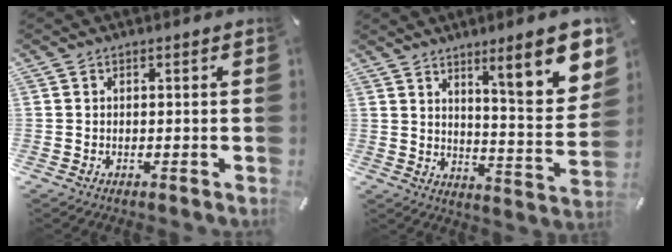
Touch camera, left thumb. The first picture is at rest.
{"total": 15.8, "force": [9.6, 3.5, 12.1], "torque": [-0.158, -0.074, 0.149]}